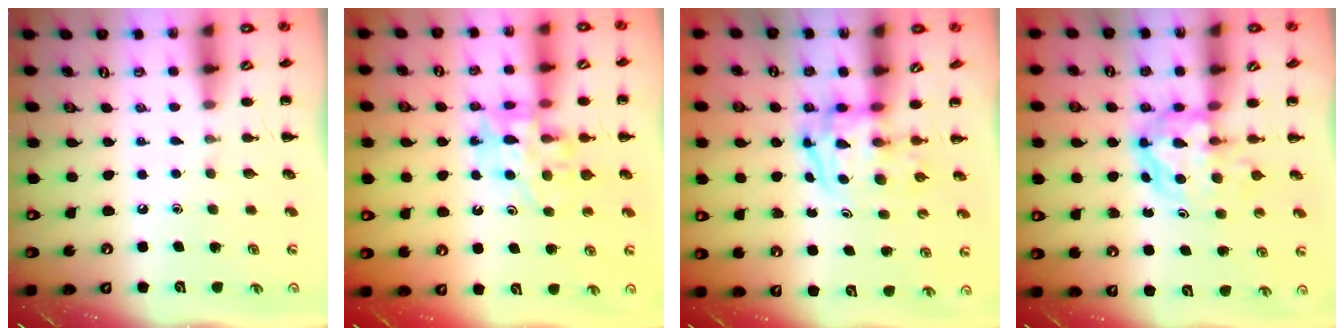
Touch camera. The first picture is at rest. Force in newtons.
{"total": 11.5, "press": 11.0, "slide": 3.4}
{"total": 3.8, "press": 3.7, "slide": 0.6}
{"total": 5.3, "press": 5.2, "slide": 1.2}